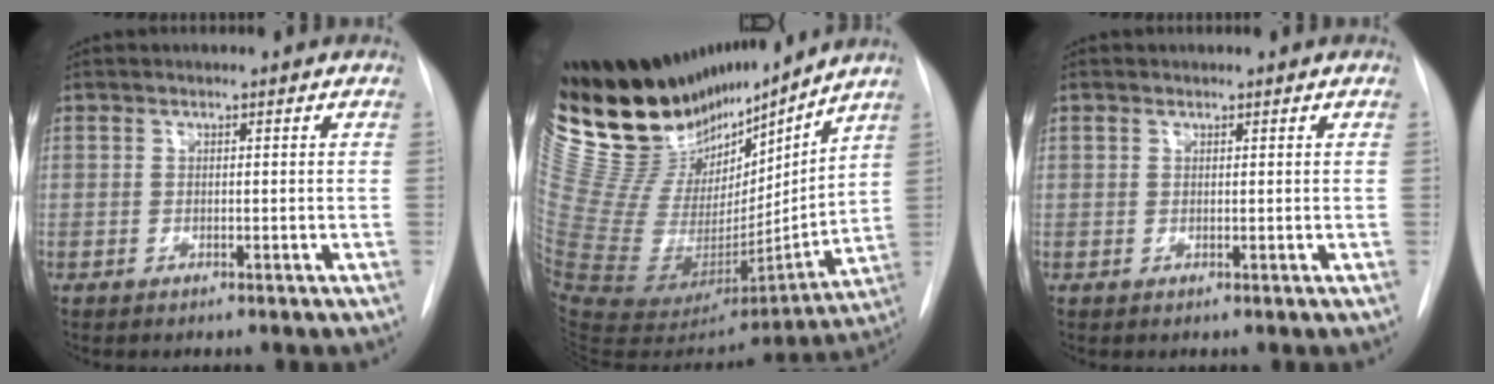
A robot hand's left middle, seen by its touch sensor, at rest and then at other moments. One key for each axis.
{"total": 29.0, "fx": 24.5, "fy": 8.6, "fz": 13.0, "tx": -0.226, "ty": -0.032, "tz": 0.418}
{"total": 0.6, "fx": 0.3, "fy": 0.0, "fz": -0.5, "tx": 0.015, "ty": -0.001, "tz": 0.004}